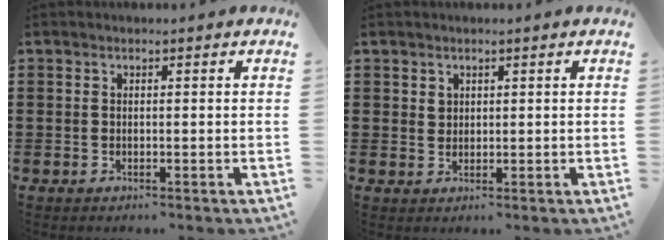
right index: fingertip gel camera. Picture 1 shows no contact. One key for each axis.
{"total": 1.3, "fx": 0.7, "fy": 1.0, "fz": 0.4, "tx": -0.010, "ty": 0.002, "tz": 0.015}